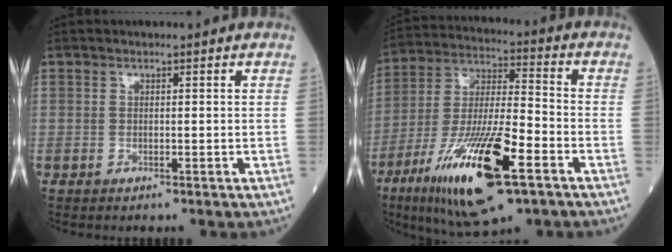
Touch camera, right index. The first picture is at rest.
{"total": 19.9, "force": [-9.7, 3.5, 17.0], "torque": [-0.343, -0.036, -0.166]}